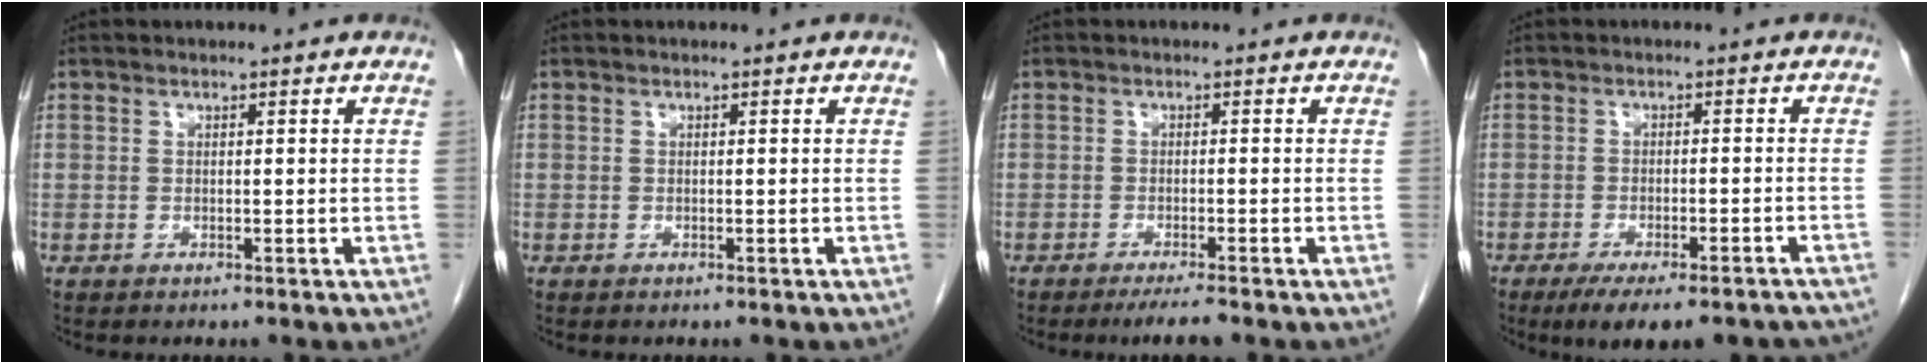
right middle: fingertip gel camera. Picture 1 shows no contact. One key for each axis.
{"total": 0.0}
{"total": 3.1, "fx": -2.5, "fy": 0.0, "fz": 1.9, "tx": -0.029, "ty": -0.006, "tz": -0.041}
{"total": 13.4, "fx": -11.0, "fy": 3.1, "fz": 7.0, "tx": -0.077, "ty": -0.002, "tz": -0.142}